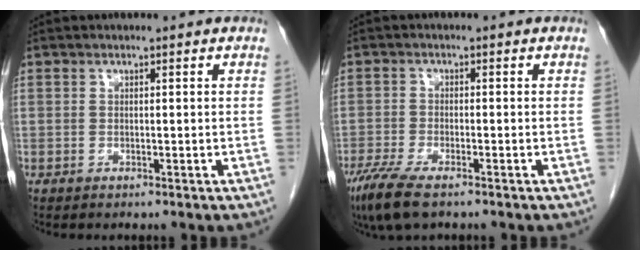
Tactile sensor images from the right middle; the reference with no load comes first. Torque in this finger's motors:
{"motor_torque": [1.04, -0.84, 0.23, 0.07]}